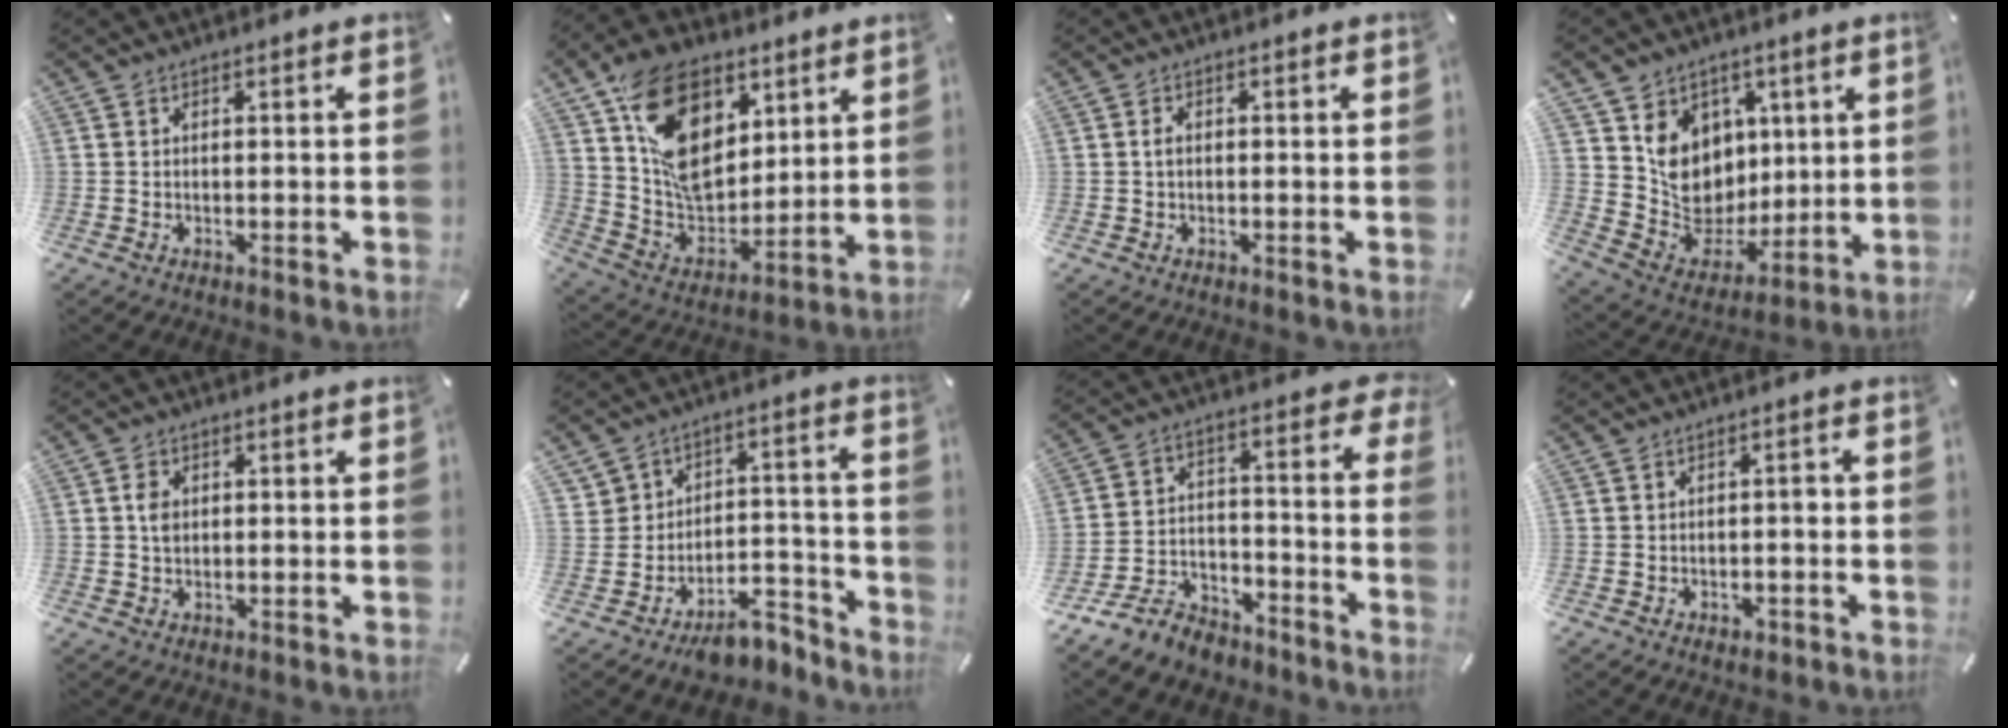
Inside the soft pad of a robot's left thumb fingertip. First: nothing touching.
{"total": 19.9, "force": [9.5, 13.0, 11.8], "torque": [-0.213, -0.042, 0.179]}
{"total": 1.5, "force": [0.0, 0.7, 1.3], "torque": [-0.026, 0.003, -0.001]}
{"total": 13.1, "force": [2.9, 12.1, 4.3], "torque": [-0.067, -0.025, 0.073]}
{"total": 3.1, "force": [0.4, 2.3, 2.1], "torque": [-0.035, 0.005, 0.004]}
{"total": 9.2, "force": [-5.7, 6.7, 2.8], "torque": [-0.013, 0.040, -0.093]}
{"total": 11.8, "force": [-7.4, 7.4, 5.4], "torque": [-0.091, 0.046, -0.131]}
{"total": 2.5, "force": [-0.6, 1.7, 1.7], "torque": [-0.025, 0.003, -0.015]}